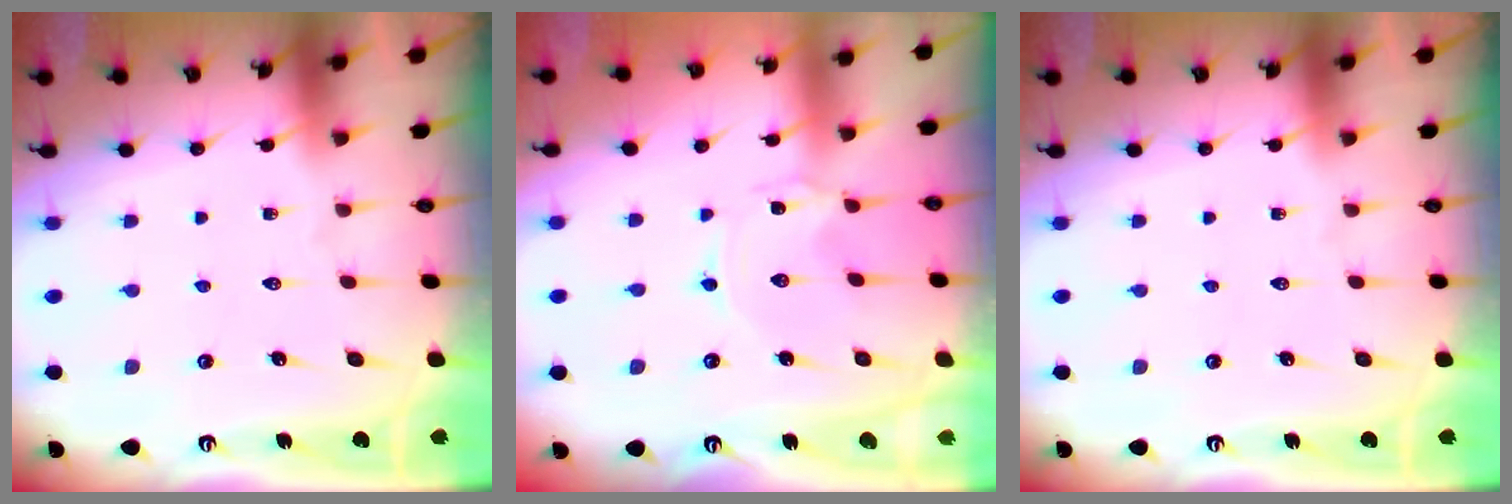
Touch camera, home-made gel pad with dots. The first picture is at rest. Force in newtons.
{"total": 0.0}
{"total": 0.0}